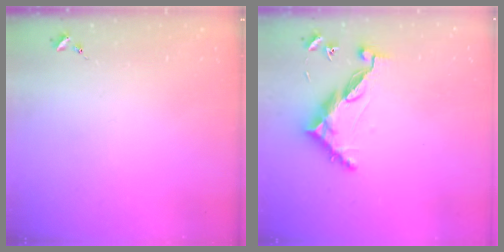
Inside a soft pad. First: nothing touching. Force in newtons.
{"total": 9.0, "press": 9.0, "slide": 0.8}